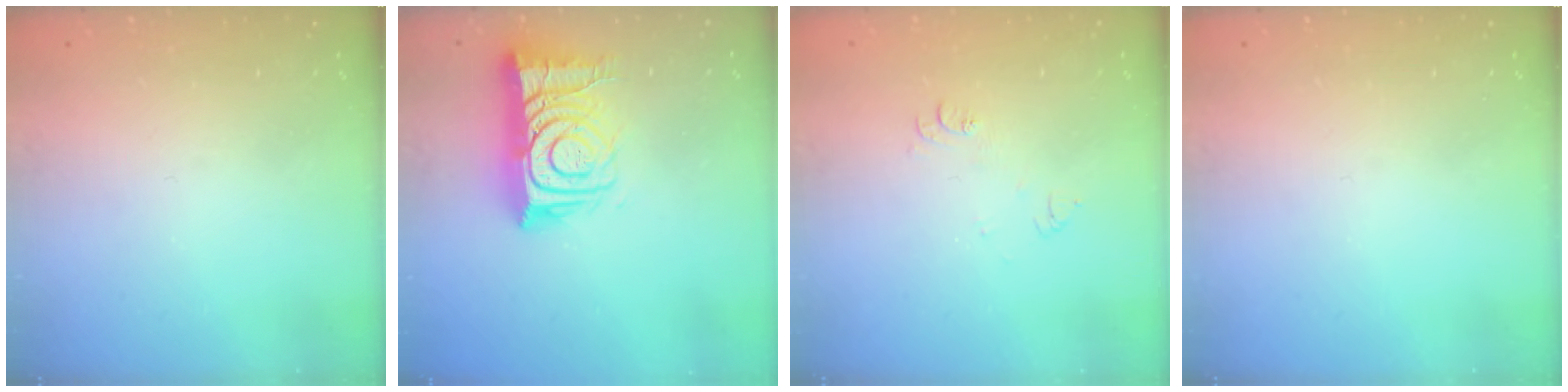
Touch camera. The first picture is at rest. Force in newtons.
{"total": 13.5, "press": 13.4, "slide": 1.2}
{"total": 6.1, "press": 6.0, "slide": 0.7}
{"total": 0.0}